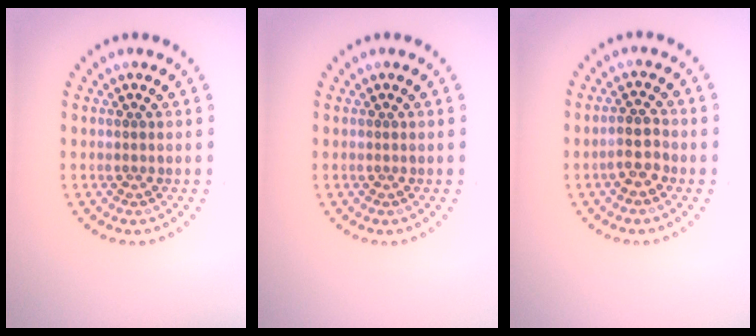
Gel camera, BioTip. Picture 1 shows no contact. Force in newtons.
{"total": 0.0}
{"total": 2.1, "press": 2.0, "slide": 0.7}